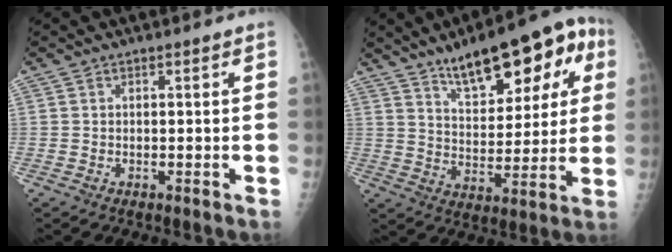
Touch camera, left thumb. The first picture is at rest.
{"total": 19.2, "force": [9.5, 7.8, 14.7], "torque": [-0.165, -0.018, 0.145]}